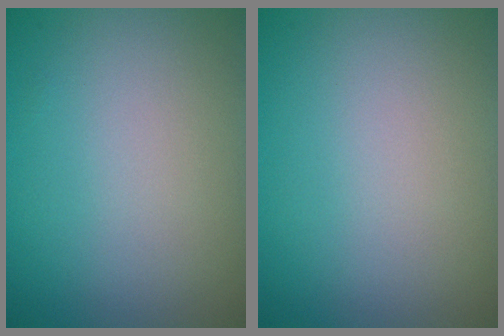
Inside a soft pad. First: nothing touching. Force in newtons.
{"total": 0.0}